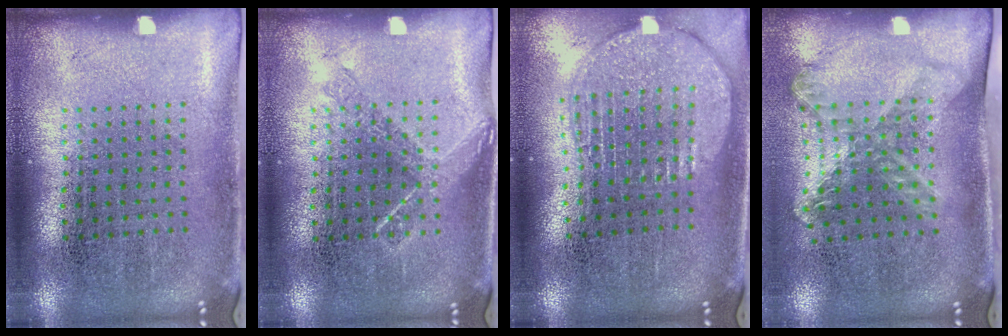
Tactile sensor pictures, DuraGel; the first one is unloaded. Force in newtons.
{"total": 1.0, "press": 0.9, "slide": 0.5}
{"total": 2.0, "press": 1.7, "slide": 1.1}
{"total": 1.8, "press": 1.3, "slide": 1.2}